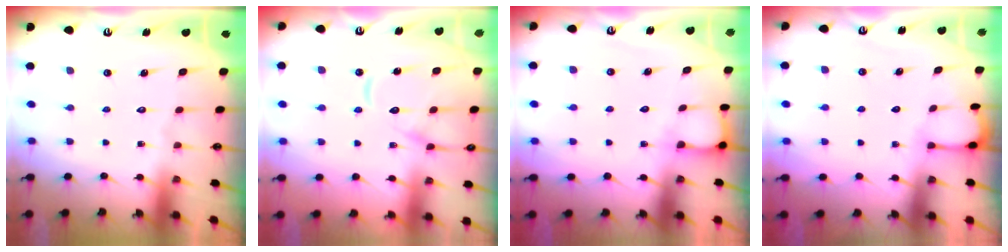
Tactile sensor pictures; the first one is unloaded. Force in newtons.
{"total": 12.4, "press": 12.3, "slide": 1.2}
{"total": 3.9, "press": 3.9, "slide": 0.5}
{"total": 2.1, "press": 2.1, "slide": 0.2}